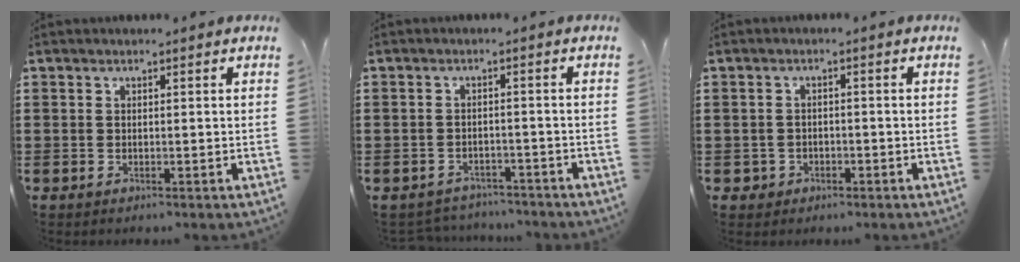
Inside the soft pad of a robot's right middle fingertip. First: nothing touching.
{"total": 2.5, "force": [-2.4, 0.5, -0.1], "torque": [-0.006, 0.000, -0.053]}
{"total": 1.6, "force": [-1.0, 1.2, 0.3], "torque": [-0.010, 0.000, -0.024]}